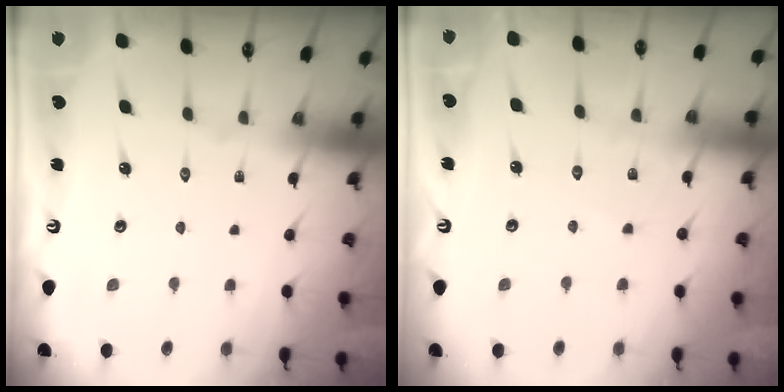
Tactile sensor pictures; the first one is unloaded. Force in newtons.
{"total": 4.8, "press": 4.8, "slide": 0.4}